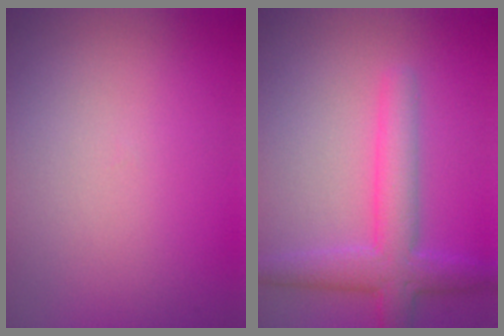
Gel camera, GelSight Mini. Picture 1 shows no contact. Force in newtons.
{"total": 4.5, "press": 4.5, "slide": 0.1}